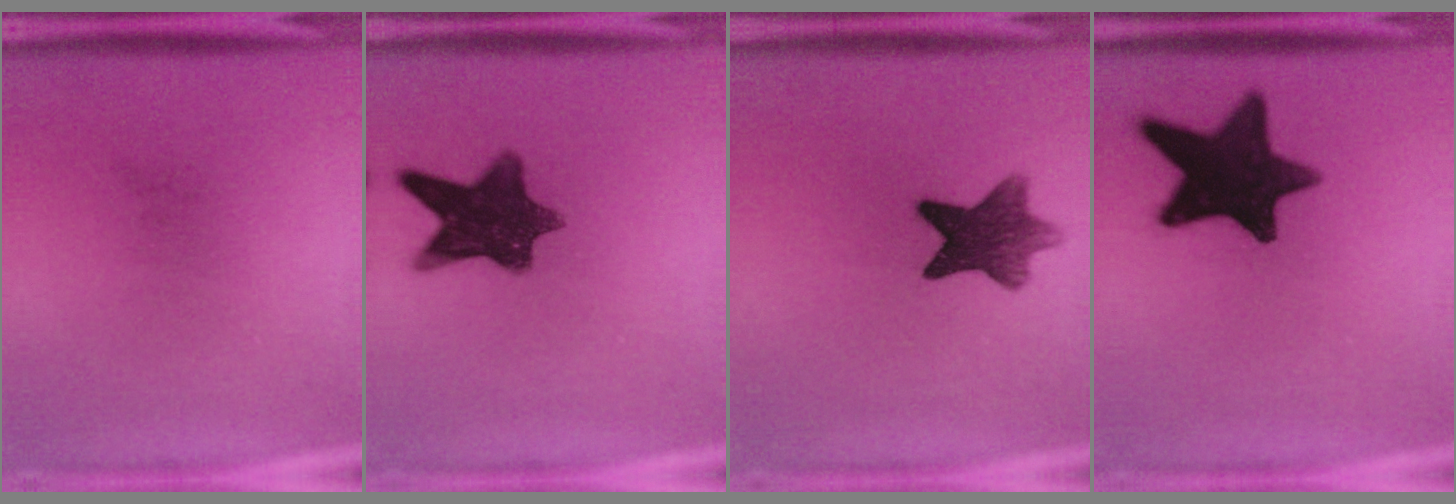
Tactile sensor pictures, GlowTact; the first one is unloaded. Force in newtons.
{"total": 10.8}
{"total": 8.9}
{"total": 15.6}